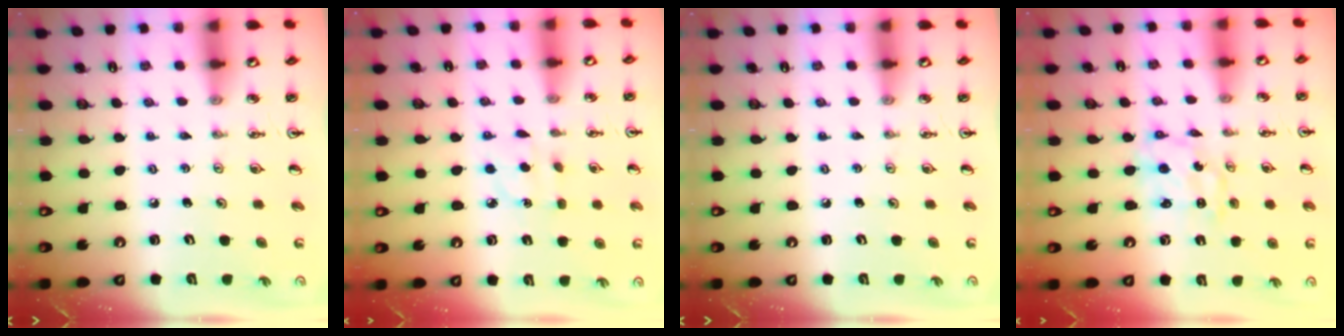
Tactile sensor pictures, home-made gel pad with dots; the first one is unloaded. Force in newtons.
{"total": 4.4, "press": 4.3, "slide": 0.6}
{"total": 0.0}
{"total": 2.7, "press": 2.7, "slide": 0.3}